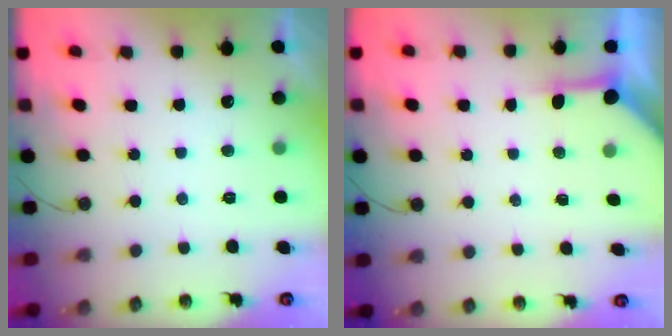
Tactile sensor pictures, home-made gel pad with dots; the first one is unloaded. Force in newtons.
{"total": 3.8, "press": 3.8, "slide": 0.4}